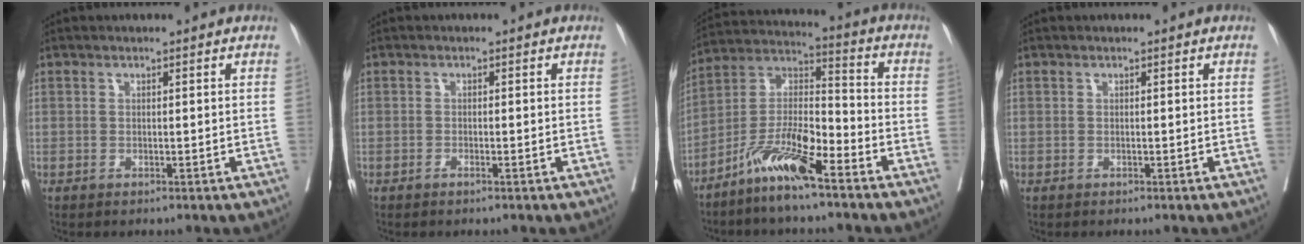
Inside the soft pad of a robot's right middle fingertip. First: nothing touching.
{"total": 0.8, "force": [-0.6, 0.0, 0.6], "torque": [-0.012, -0.001, -0.011]}
{"total": 11.5, "force": [-7.7, 1.5, 8.4], "torque": [-0.168, -0.003, -0.152]}
{"total": 0.0}